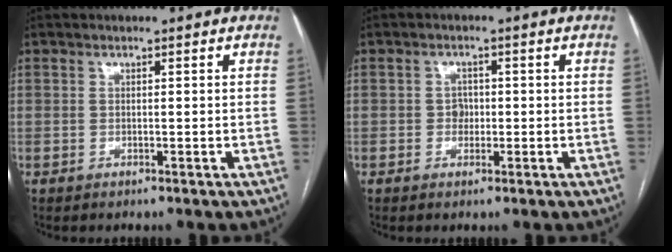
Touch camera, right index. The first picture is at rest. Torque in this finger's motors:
{"motor_torque": [0.14, 0.07, 0.02, 0.01]}